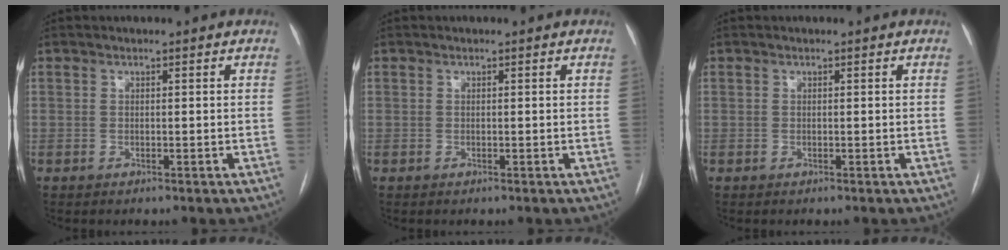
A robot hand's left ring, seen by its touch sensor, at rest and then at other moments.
{"total": 0.0}
{"total": 0.0}